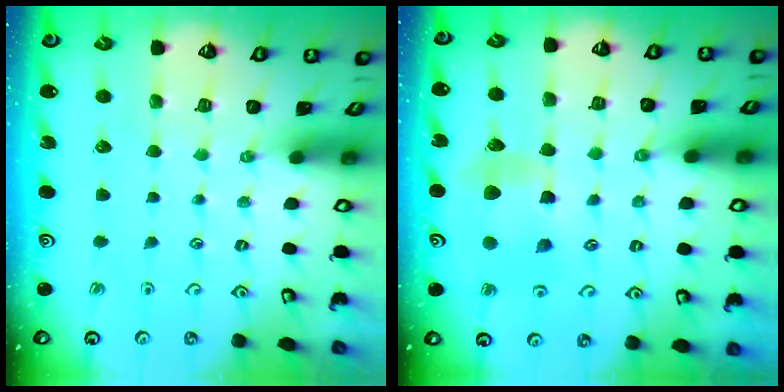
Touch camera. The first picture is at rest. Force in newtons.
{"total": 7.8, "press": 7.8, "slide": 0.6}